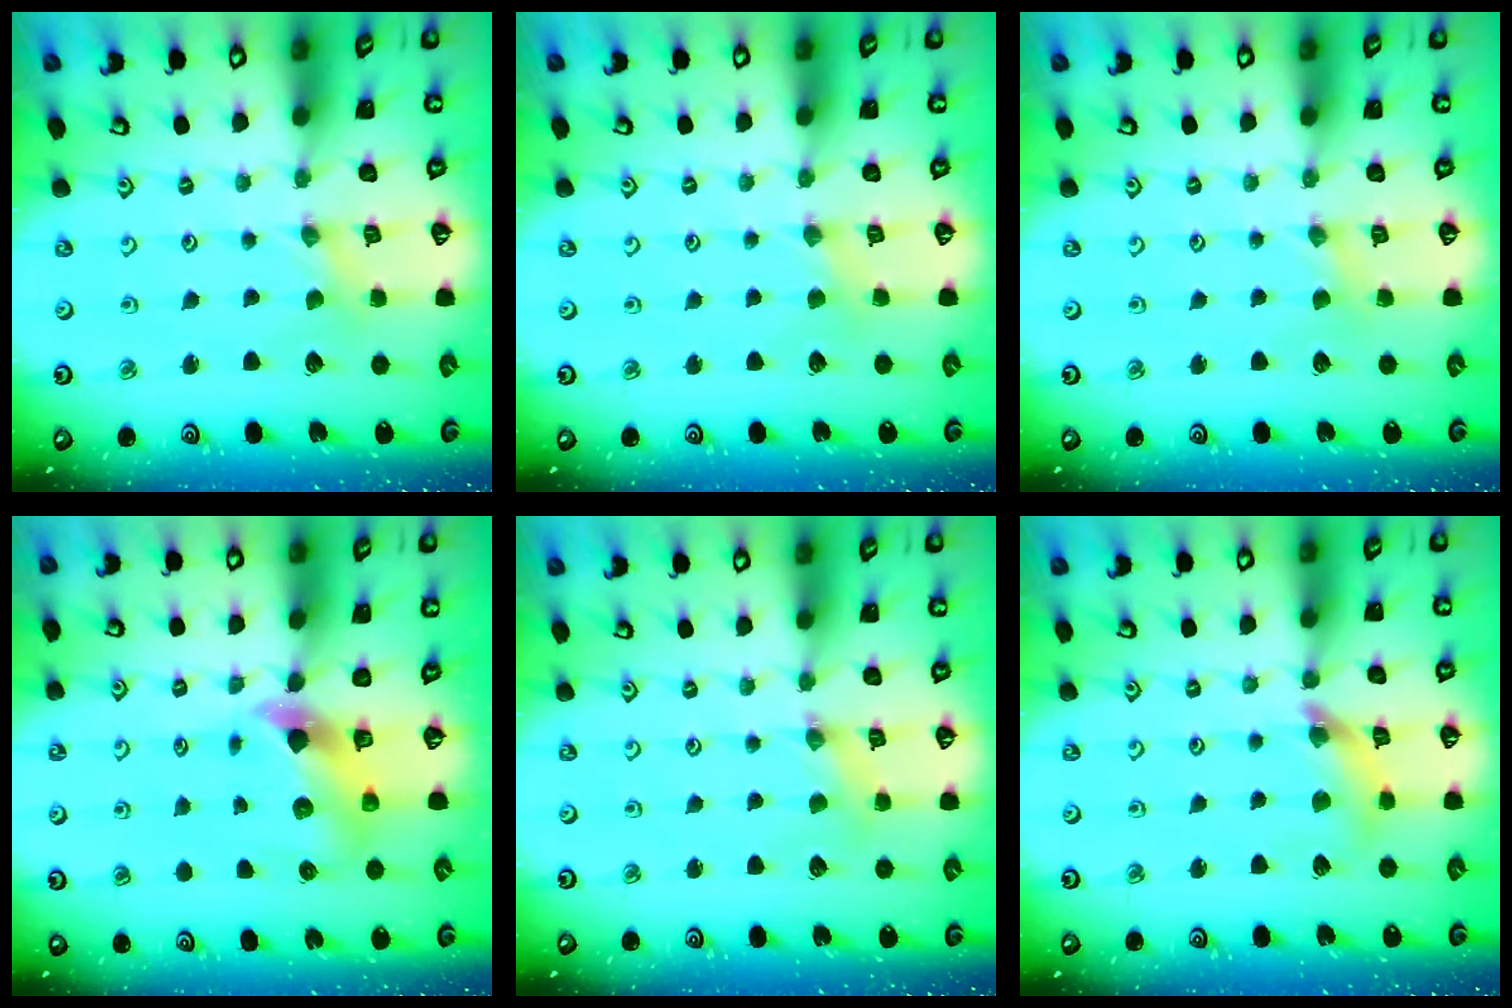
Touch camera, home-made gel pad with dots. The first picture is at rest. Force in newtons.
{"total": 2.0, "press": 2.0, "slide": 0.4}
{"total": 1.6, "press": 1.5, "slide": 0.3}
{"total": 7.5, "press": 7.5, "slide": 0.7}
{"total": 1.3, "press": 1.3, "slide": 0.4}
{"total": 8.9, "press": 8.8, "slide": 0.9}